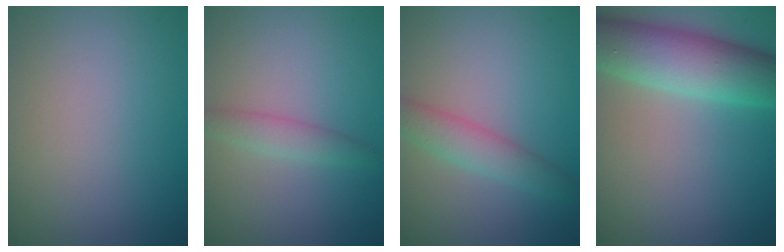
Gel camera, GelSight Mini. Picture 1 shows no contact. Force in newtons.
{"total": 1.9, "press": 1.9, "slide": 0.1}
{"total": 3.0, "press": 3.0, "slide": 0.1}
{"total": 8.1, "press": 8.1, "slide": 0.4}